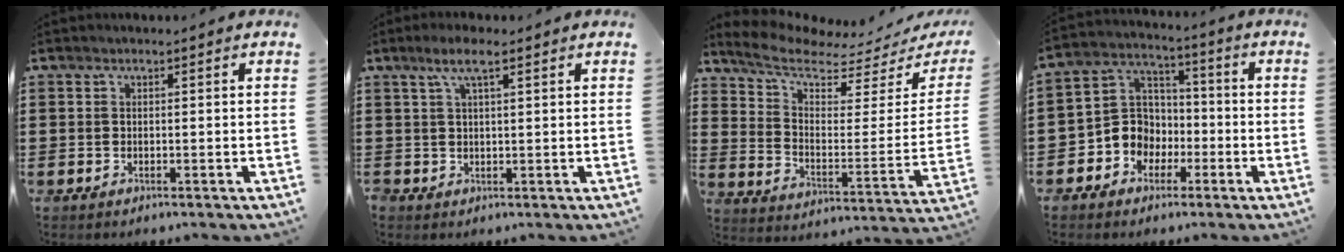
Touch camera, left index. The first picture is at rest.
{"total": 4.0, "force": [2.0, 1.4, 3.1], "torque": [-0.068, 0.007, 0.034]}
{"total": 6.3, "force": [5.2, 1.7, 3.2], "torque": [-0.089, -0.039, 0.087]}
{"total": 7.5, "force": [-2.4, 6.7, 2.2], "torque": [-0.084, 0.007, -0.052]}